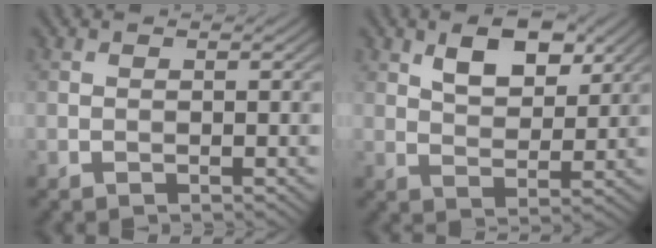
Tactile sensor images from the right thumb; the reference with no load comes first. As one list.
[{"total": 6.4, "force": [3.4, 3.2, 4.3], "torque": [-0.075, -0.002, 0.060]}]